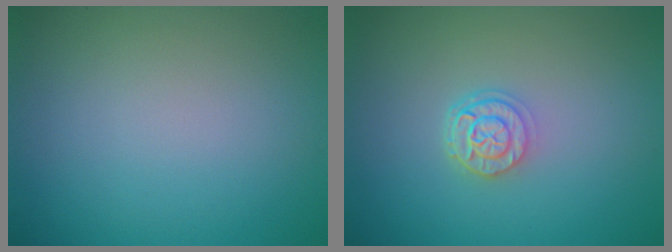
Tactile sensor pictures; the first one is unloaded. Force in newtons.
{"total": 2.6, "press": 2.1, "slide": 1.5}